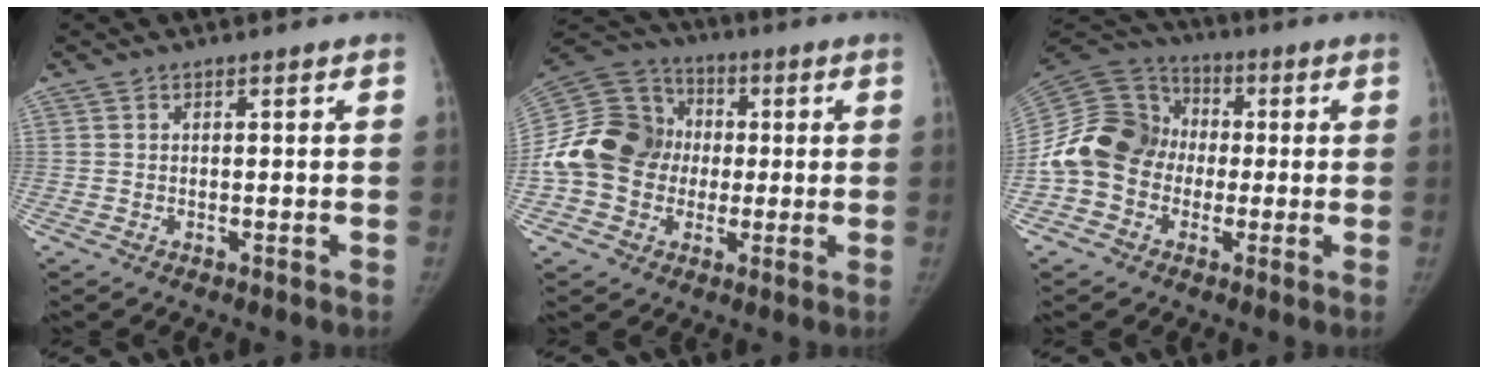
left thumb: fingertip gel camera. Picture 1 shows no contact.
{"total": 18.2, "force": [-1.1, 15.7, 9.1], "torque": [-0.182, 0.038, -0.024]}
{"total": 16.5, "force": [-2.1, 14.0, 8.5], "torque": [-0.167, 0.042, -0.048]}